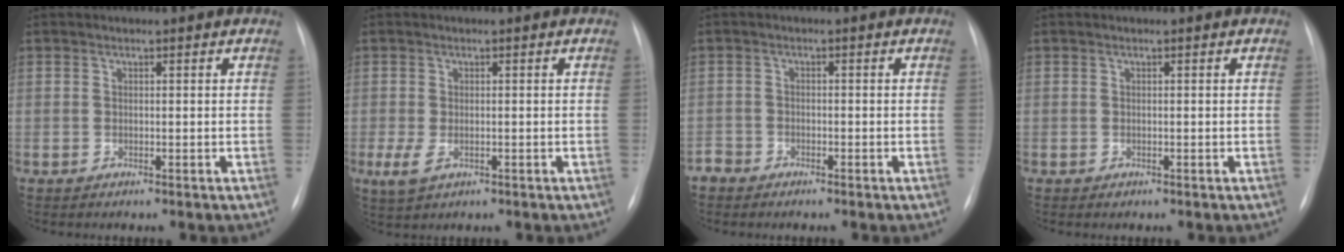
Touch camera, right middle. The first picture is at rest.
{"total": 3.1, "force": [-1.1, 1.6, 2.5], "torque": [-0.058, -0.007, -0.014]}
{"total": 1.9, "force": [-1.7, 1.0, 0.0], "torque": [-0.003, 0.002, -0.031]}
{"total": 0.0}